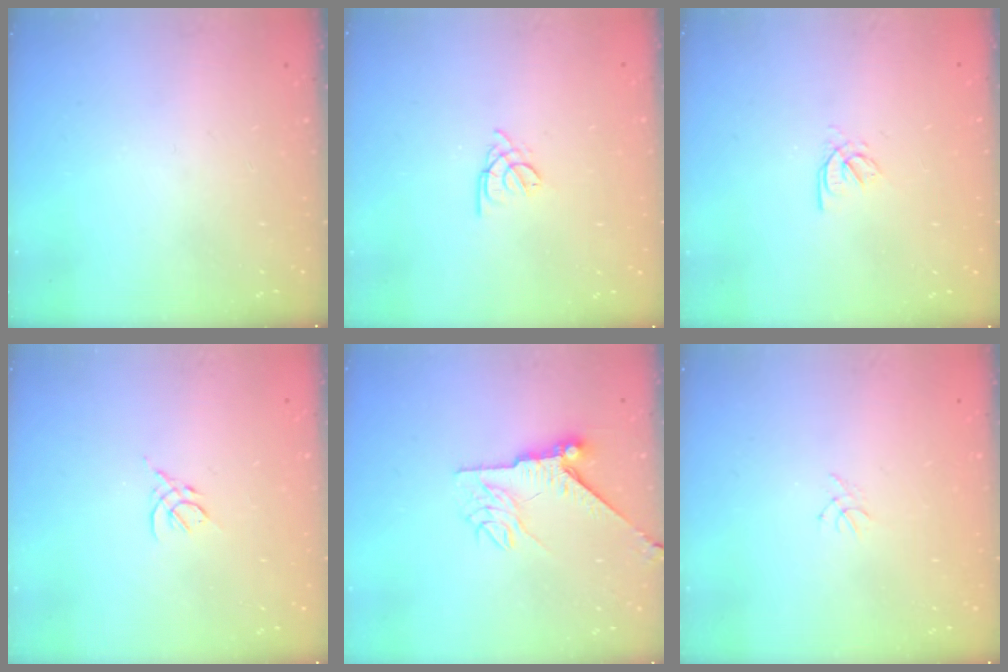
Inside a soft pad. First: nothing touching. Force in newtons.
{"total": 1.8, "press": 1.7, "slide": 0.5}
{"total": 2.2, "press": 2.2, "slide": 0.4}
{"total": 3.1, "press": 3.0, "slide": 0.8}
{"total": 8.2, "press": 8.1, "slide": 0.7}
{"total": 0.5, "press": 0.4, "slide": 0.3}